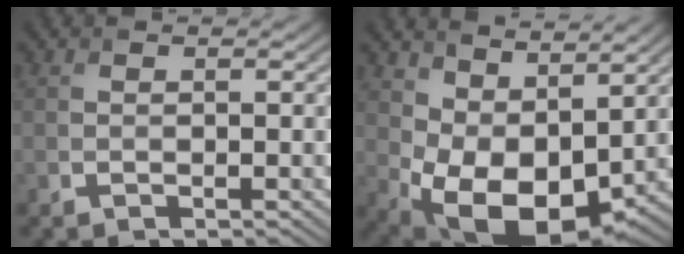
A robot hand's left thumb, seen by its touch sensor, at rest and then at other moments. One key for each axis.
{"total": 10.8, "fx": 1.8, "fy": 6.8, "fz": 8.2, "tx": -0.161, "ty": -0.025, "tz": 0.041}